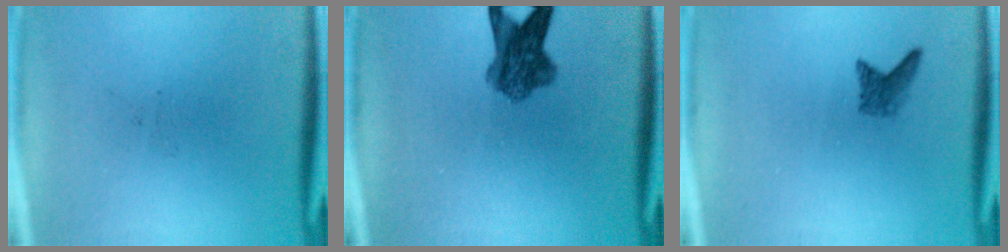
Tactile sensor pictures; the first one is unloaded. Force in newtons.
{"total": 6.6}
{"total": 1.7}